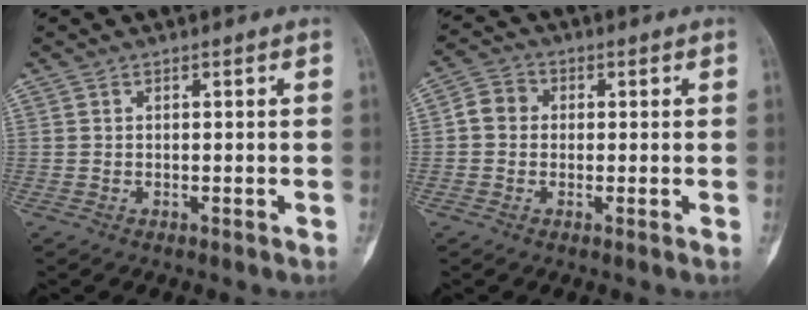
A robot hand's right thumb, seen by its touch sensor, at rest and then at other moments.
{"total": 4.2, "force": [0.0, 3.7, 2.0], "torque": [-0.022, 0.011, -0.011]}